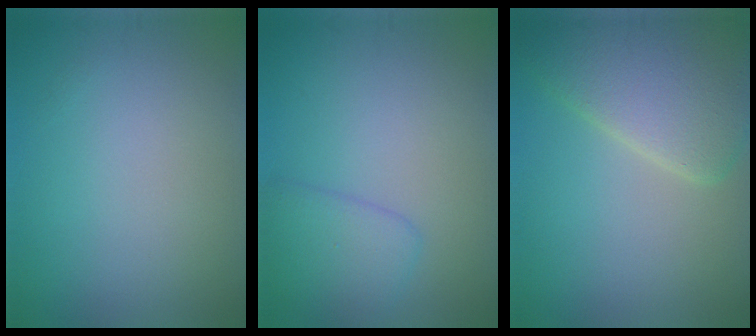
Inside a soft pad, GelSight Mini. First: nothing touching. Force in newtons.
{"total": 2.9, "press": 2.9, "slide": 0.1}
{"total": 6.4, "press": 6.4, "slide": 0.5}